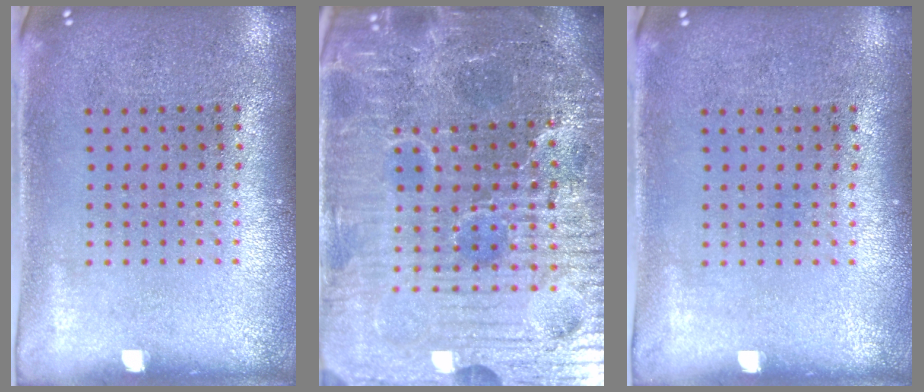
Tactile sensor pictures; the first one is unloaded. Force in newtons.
{"total": 7.2, "press": 6.5, "slide": 3.2}
{"total": 0.0}